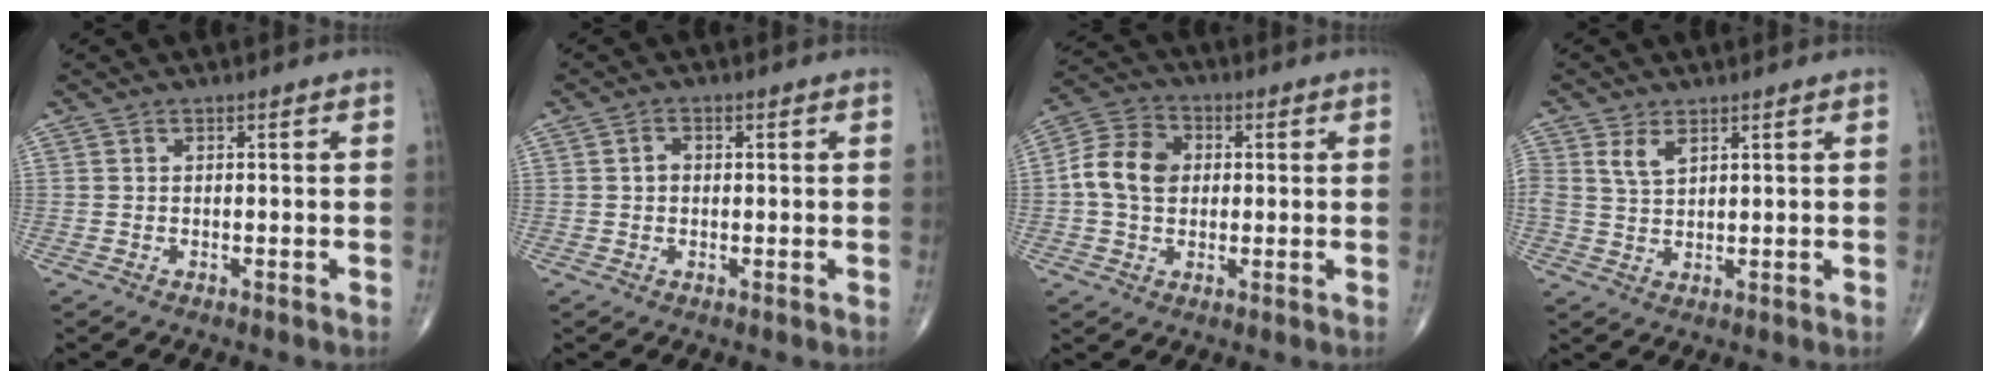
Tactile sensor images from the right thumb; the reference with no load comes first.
{"total": 1.9, "force": [0.2, 1.5, 1.1], "torque": [-0.014, 0.008, 0.003]}
{"total": 9.5, "force": [0.6, 7.4, 5.9], "torque": [-0.098, 0.020, 0.000]}
{"total": 3.5, "force": [1.9, 1.8, 2.3], "torque": [-0.039, -0.007, 0.041]}